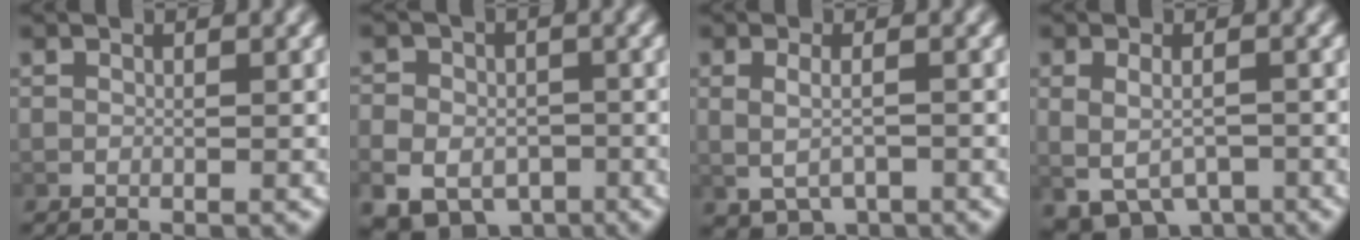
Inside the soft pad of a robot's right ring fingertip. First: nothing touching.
{"total": 7.0, "force": [-4.2, 5.1, 2.3], "torque": [-0.040, -0.032, -0.062]}
{"total": 2.6, "force": [-0.7, 1.8, 1.7], "torque": [-0.038, -0.016, 0.000]}
{"total": 5.2, "force": [-2.7, 3.6, 2.6], "torque": [-0.052, -0.028, -0.031]}